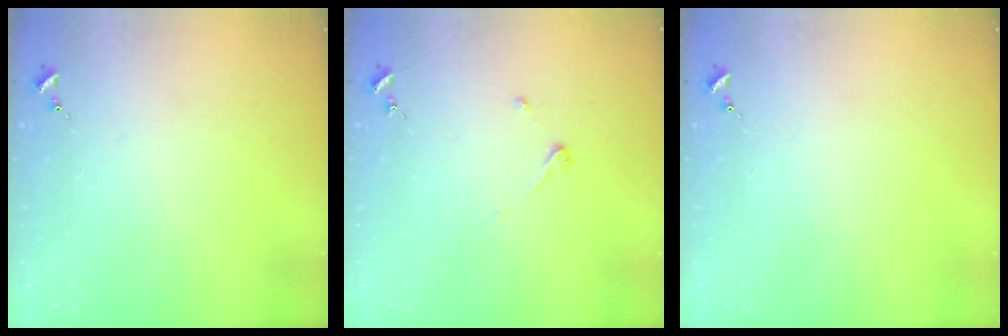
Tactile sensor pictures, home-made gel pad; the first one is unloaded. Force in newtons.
{"total": 3.3, "press": 3.3, "slide": 0.4}
{"total": 0.0}